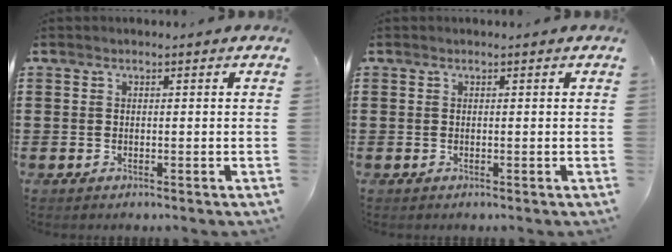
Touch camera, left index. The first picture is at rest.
{"total": 0.0}